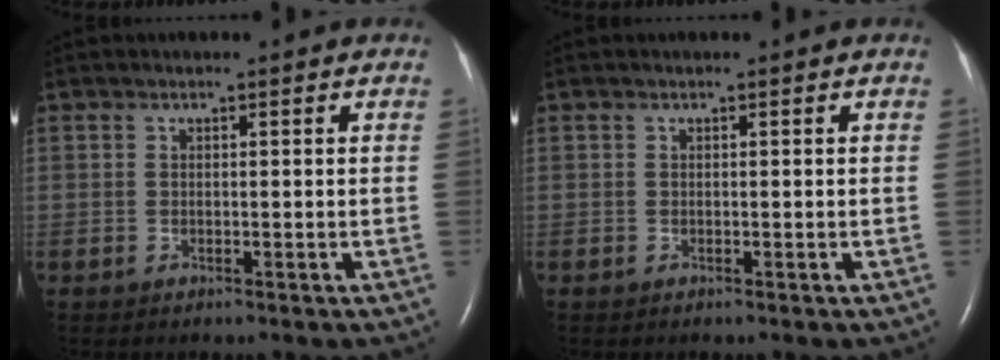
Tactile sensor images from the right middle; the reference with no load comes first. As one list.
[{"total": 0.0}]